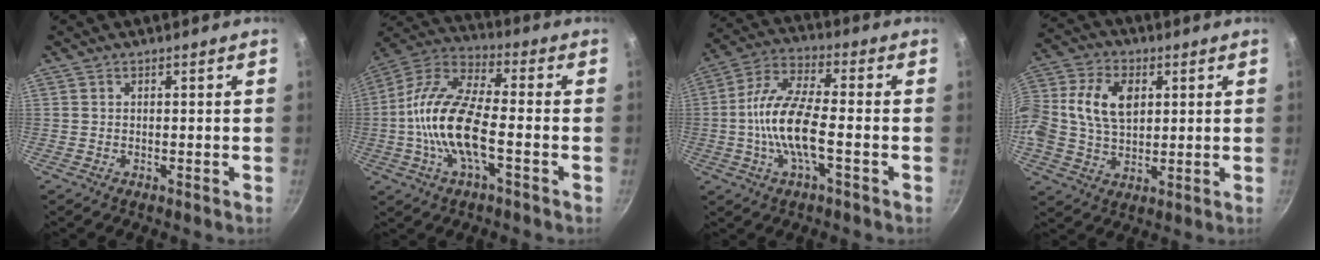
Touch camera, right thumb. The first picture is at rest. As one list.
[{"total": 16.2, "force": [-3.0, 6.1, 14.7], "torque": [-0.282, 0.038, -0.076]}, {"total": 12.6, "force": [-2.4, 4.2, 11.6], "torque": [-0.230, 0.030, -0.061]}, {"total": 15.2, "force": [2.7, 10.7, 10.5], "torque": [-0.214, 0.027, 0.043]}]